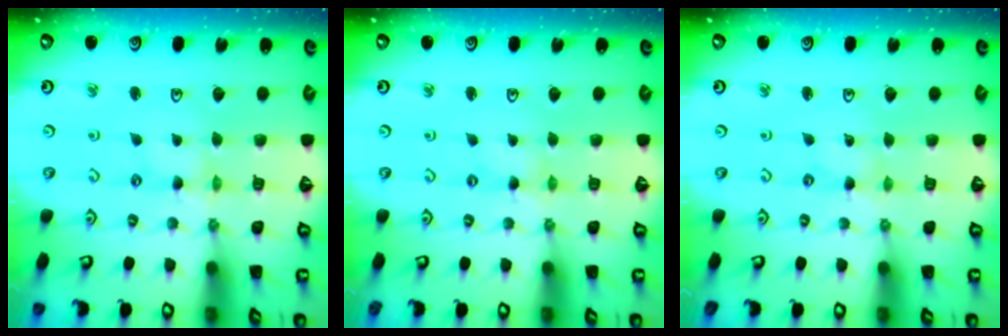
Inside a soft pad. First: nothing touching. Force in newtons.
{"total": 0.0}
{"total": 0.0}